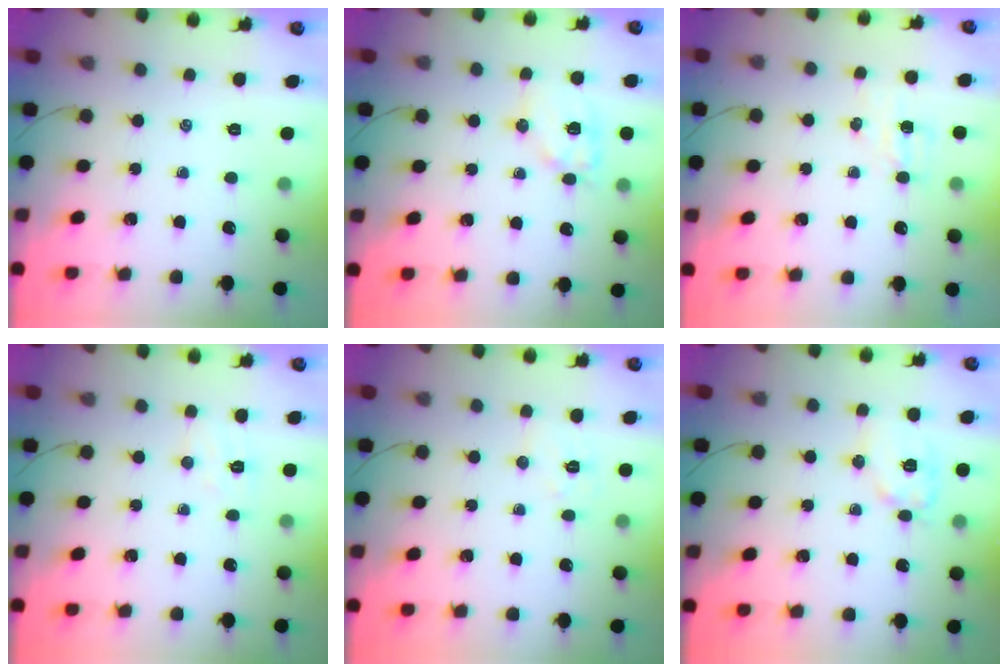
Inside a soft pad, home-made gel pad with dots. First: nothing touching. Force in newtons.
{"total": 11.2, "press": 11.1, "slide": 1.4}
{"total": 4.0, "press": 3.8, "slide": 1.1}
{"total": 5.1, "press": 5.0, "slide": 1.0}
{"total": 4.8, "press": 4.7, "slide": 1.0}
{"total": 9.8, "press": 9.7, "slide": 0.5}